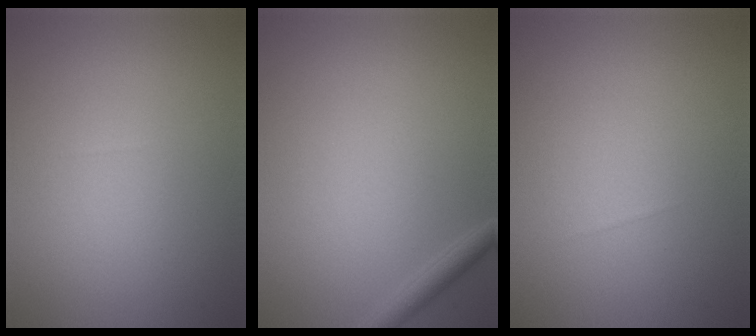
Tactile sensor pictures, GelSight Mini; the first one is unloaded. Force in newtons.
{"total": 1.5, "press": 1.5, "slide": 0.2}
{"total": 0.0}